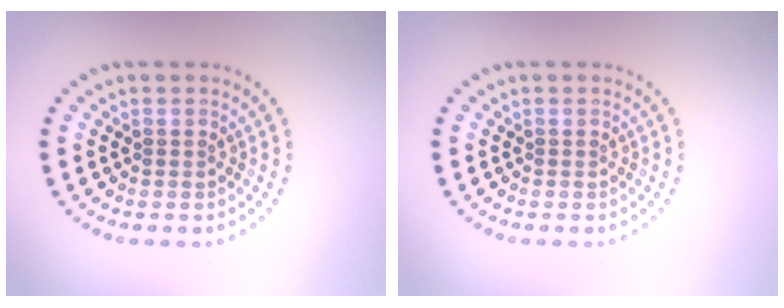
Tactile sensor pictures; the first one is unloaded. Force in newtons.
{"total": 0.0}